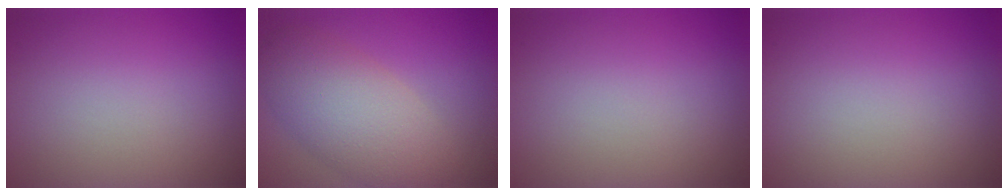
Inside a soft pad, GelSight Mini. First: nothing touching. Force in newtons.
{"total": 6.9, "press": 6.9, "slide": 0.6}
{"total": 0.0}
{"total": 0.0}